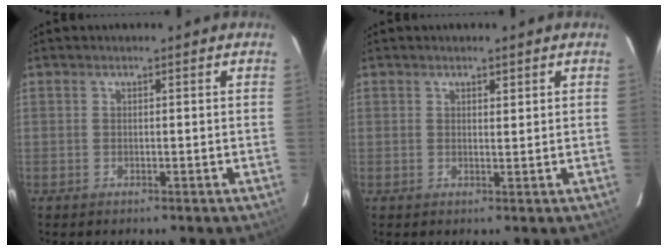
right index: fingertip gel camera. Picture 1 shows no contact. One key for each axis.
{"total": 1.1, "fx": 0.8, "fy": 0.3, "fz": 0.6, "tx": -0.013, "ty": 0.000, "tz": 0.013}